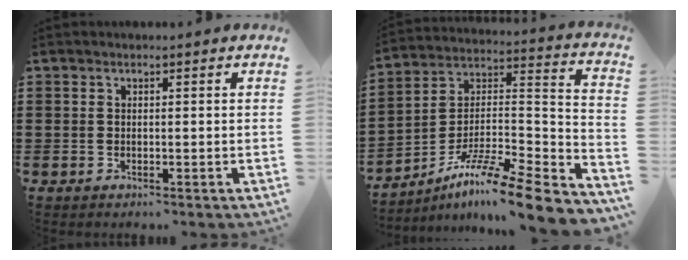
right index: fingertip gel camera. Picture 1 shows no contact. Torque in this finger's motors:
{"motor_torque": [1.09, 1.05, 0.63, 0.21]}